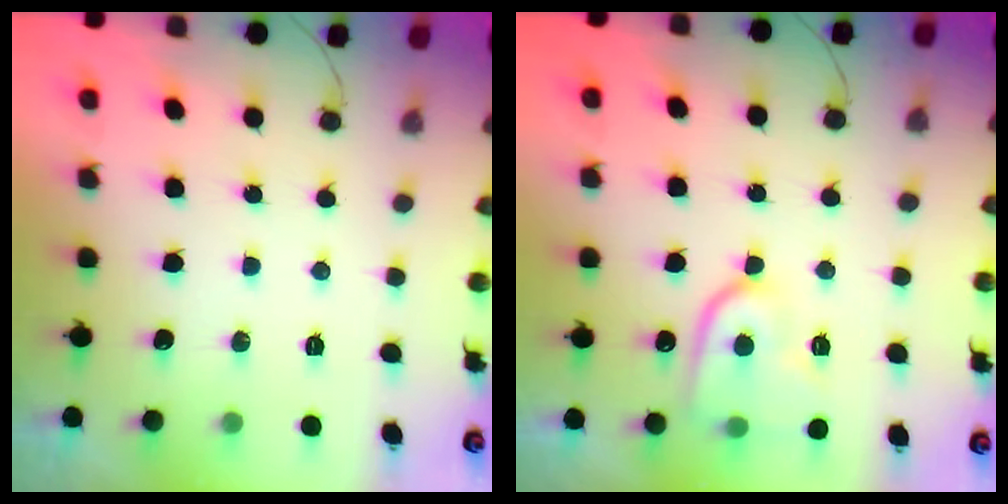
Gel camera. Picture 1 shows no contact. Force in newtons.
{"total": 11.9, "press": 11.9, "slide": 1.1}